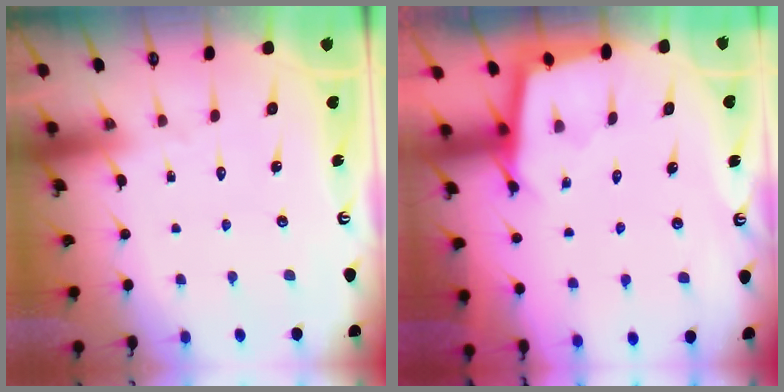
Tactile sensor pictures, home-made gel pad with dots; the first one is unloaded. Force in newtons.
{"total": 2.3, "press": 2.3, "slide": 0.2}